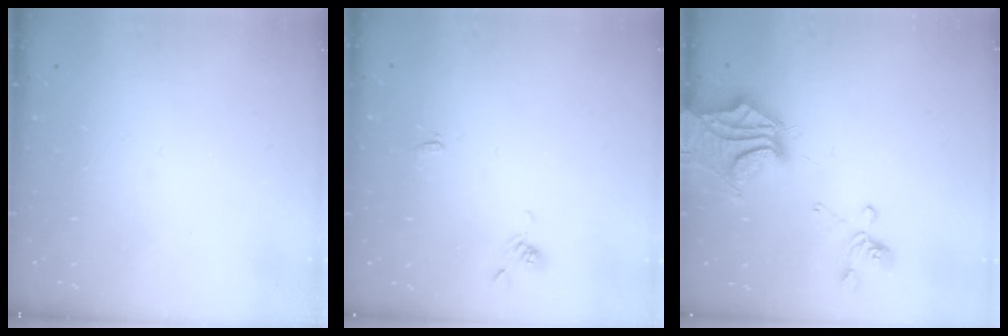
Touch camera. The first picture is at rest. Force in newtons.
{"total": 1.1, "press": 1.0, "slide": 0.4}
{"total": 7.2, "press": 6.1, "slide": 3.7}